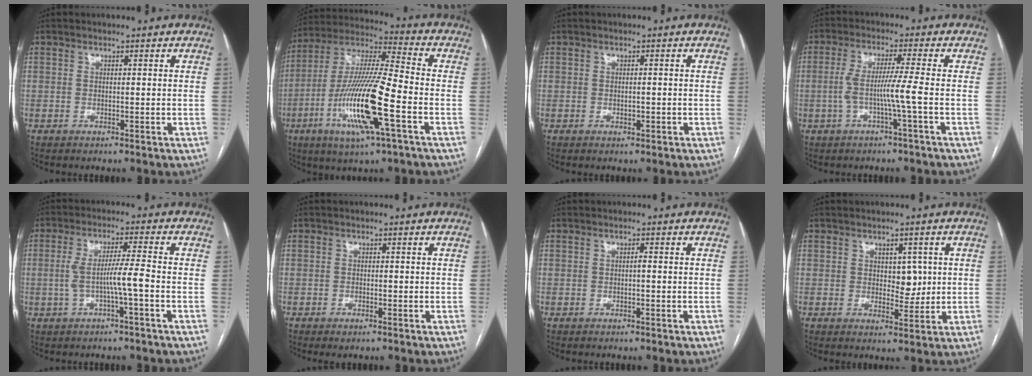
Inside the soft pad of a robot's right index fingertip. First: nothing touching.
{"total": 17.9, "force": [-5.8, 1.4, 16.9], "torque": [-0.342, -0.013, -0.106]}
{"total": 1.2, "force": [-0.3, 0.5, 1.0], "torque": [-0.018, -0.001, -0.002]}
{"total": 5.8, "force": [-1.4, -1.0, 5.5], "torque": [-0.110, 0.010, -0.025]}
{"total": 5.6, "force": [-1.4, -0.4, 5.4], "torque": [-0.106, 0.013, -0.022]}
{"total": 1.3, "force": [-0.8, 0.5, 0.8], "torque": [-0.012, -0.001, -0.008]}
{"total": 0.5, "force": [-0.1, 0.1, 0.5], "torque": [-0.008, 0.001, -0.002]}
{"total": 3.6, "force": [0.8, 2.3, 2.7], "torque": [-0.030, -0.001, 0.015]}